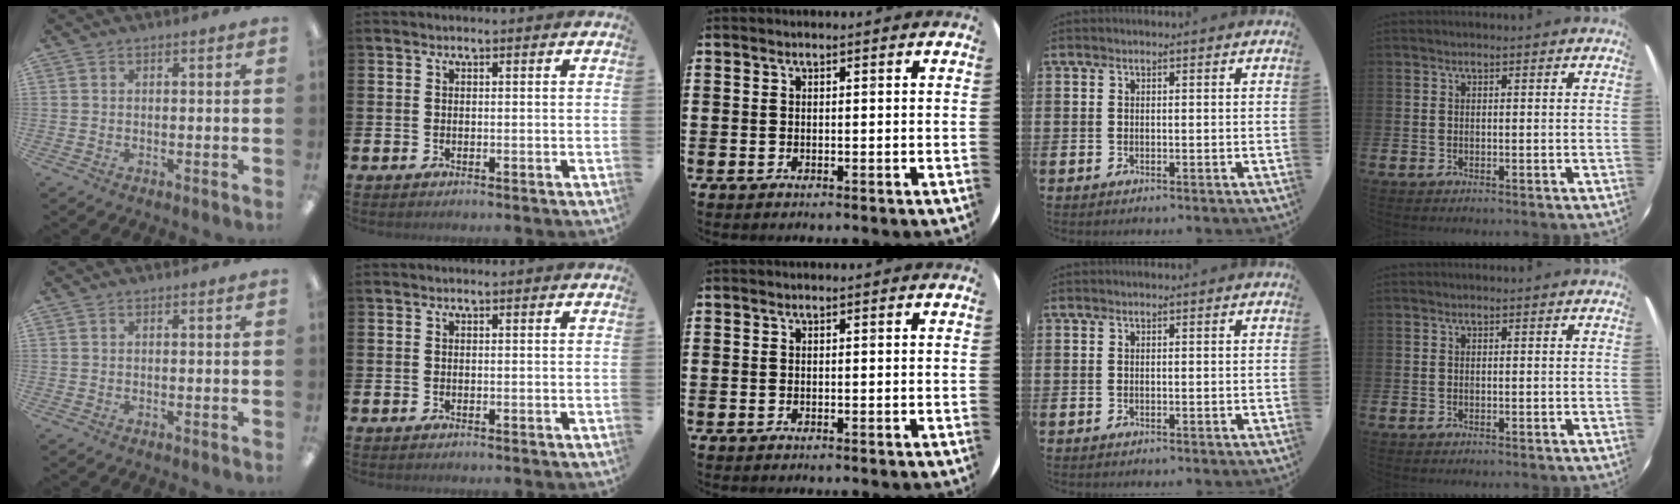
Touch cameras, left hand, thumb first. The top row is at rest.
{}